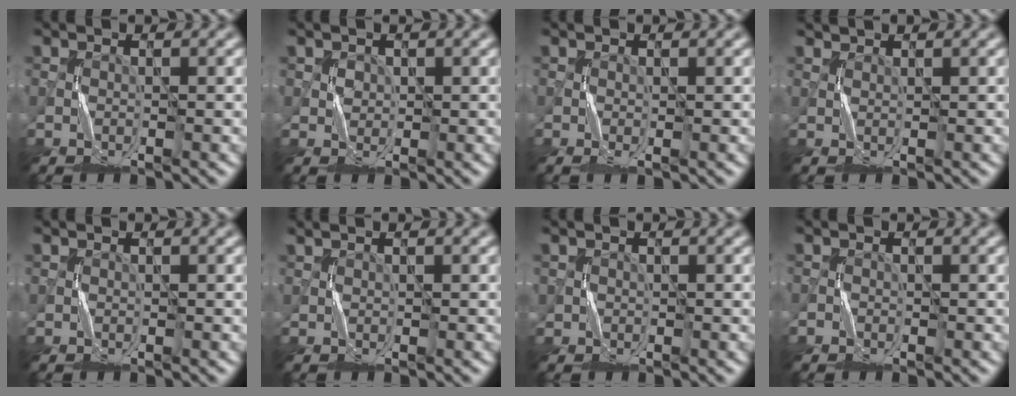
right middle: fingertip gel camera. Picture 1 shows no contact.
{"total": 1.2, "force": [0.6, 1.0, -0.1], "torque": [-0.001, 0.002, 0.014]}
{"total": 0.7, "force": [-0.1, 0.1, 0.7], "torque": [-0.017, -0.003, -0.001]}
{"total": 1.1, "force": [1.1, 0.1, -0.3], "torque": [-0.001, 0.000, 0.025]}
{"total": 0.0}
{"total": 0.7, "force": [0.7, 0.1, 0.3], "torque": [-0.006, 0.000, 0.014]}
{"total": 0.9, "force": [0.2, 0.8, -0.2], "torque": [0.005, 0.000, 0.007]}
{"total": 0.7, "force": [-0.6, 0.5, 0.0], "torque": [-0.002, 0.004, -0.012]}